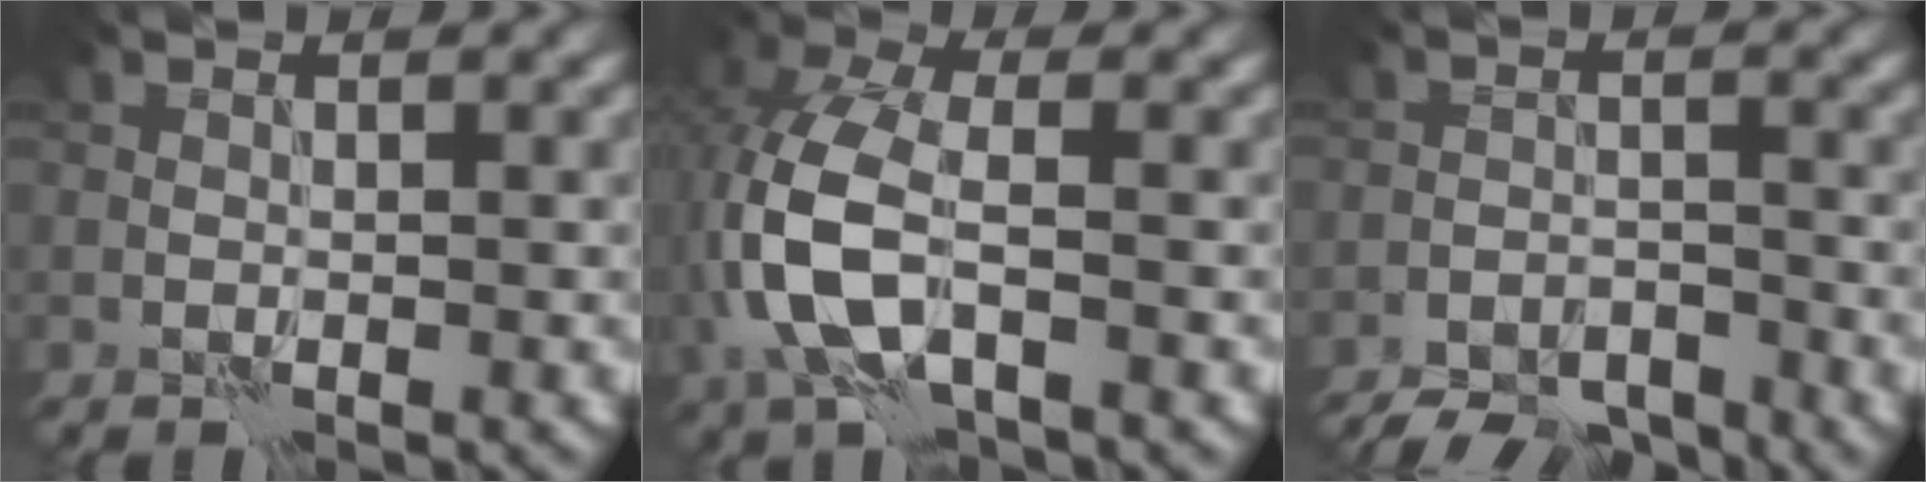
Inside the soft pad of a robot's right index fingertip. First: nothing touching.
{"total": 7.2, "force": [-1.4, 3.9, 5.9], "torque": [-0.153, 0.006, -0.037]}
{"total": 6.9, "force": [-6.4, 1.7, 1.8], "torque": [-0.023, -0.007, -0.106]}